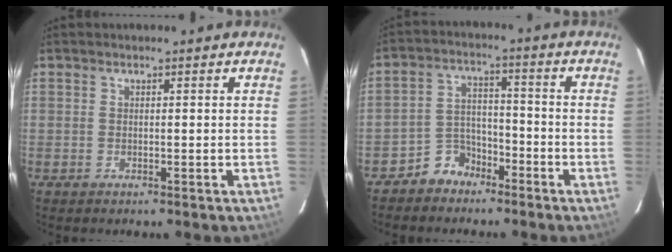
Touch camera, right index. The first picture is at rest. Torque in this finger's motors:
{"motor_torque": [-0.05, -0.08, -0.23, -0.10]}